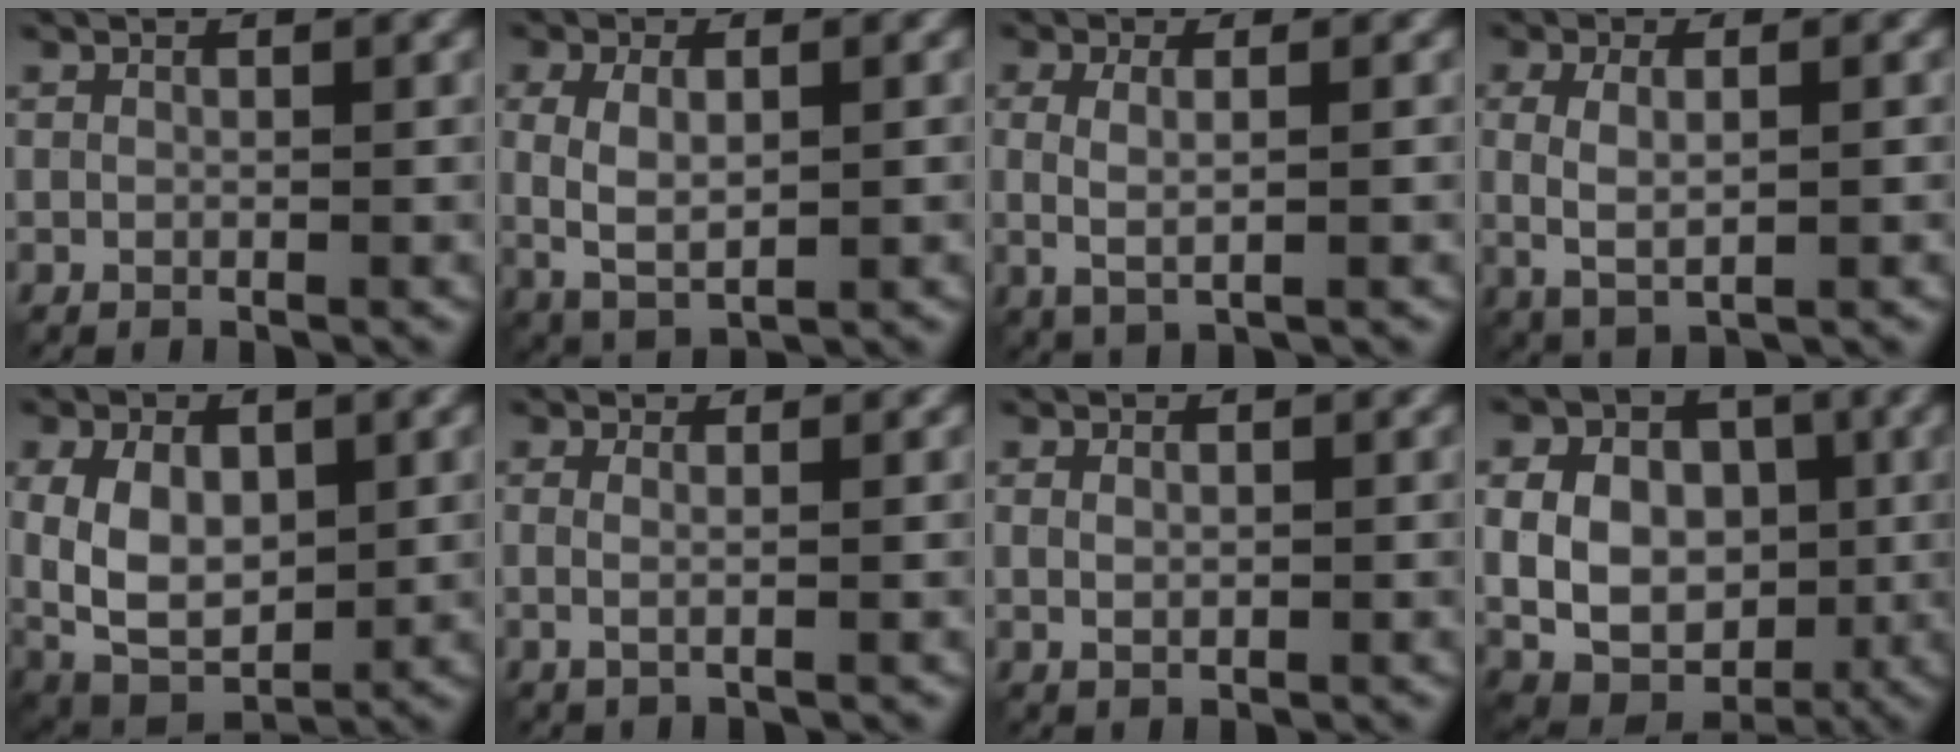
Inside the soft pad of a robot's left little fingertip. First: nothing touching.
{"total": 4.4, "force": [0.0, 2.2, 3.9], "torque": [-0.082, -0.001, 0.004]}
{"total": 2.6, "force": [0.1, 0.7, 2.5], "torque": [-0.051, 0.000, 0.001]}
{"total": 3.5, "force": [0.0, 1.4, 3.2], "torque": [-0.070, 0.000, 0.002]}
{"total": 8.7, "force": [0.3, 5.5, 6.8], "torque": [-0.143, -0.002, 0.007]}
{"total": 1.4, "force": [0.1, 0.4, 1.3], "torque": [-0.025, 0.002, -0.002]}
{"total": 1.5, "force": [0.1, 1.0, 1.2], "torque": [-0.022, -0.001, 0.005]}
{"total": 12.7, "force": [1.2, 10.5, 7.1], "torque": [-0.130, 0.025, 0.014]}